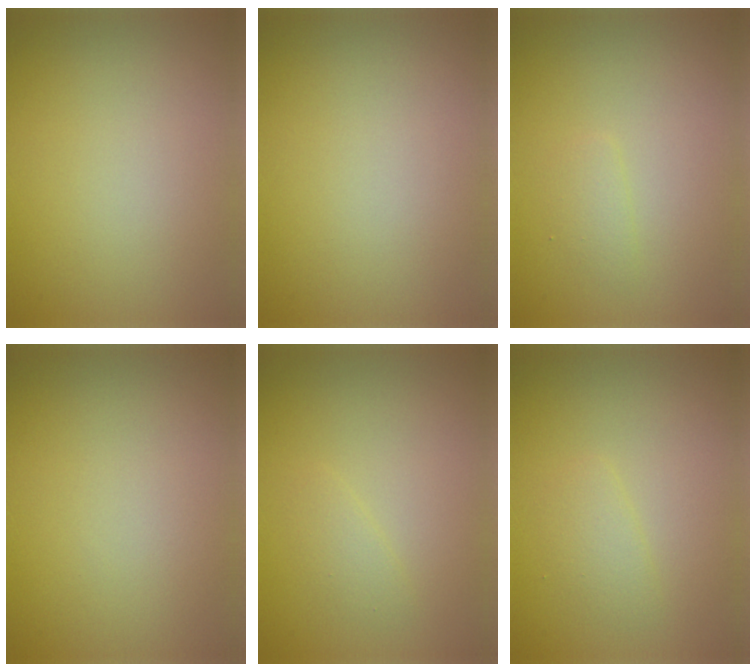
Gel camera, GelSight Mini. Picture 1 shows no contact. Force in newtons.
{"total": 0.0}
{"total": 0.9, "press": 0.9, "slide": 0.0}
{"total": 0.0}
{"total": 1.1, "press": 1.1, "slide": 0.1}
{"total": 1.4, "press": 1.4, "slide": 0.1}